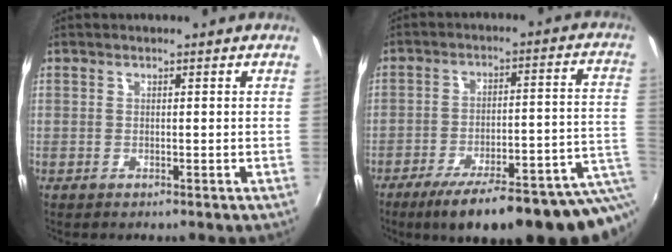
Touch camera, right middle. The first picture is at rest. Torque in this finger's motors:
{"motor_torque": [1.07, -1.06, 0.65, 0.13]}